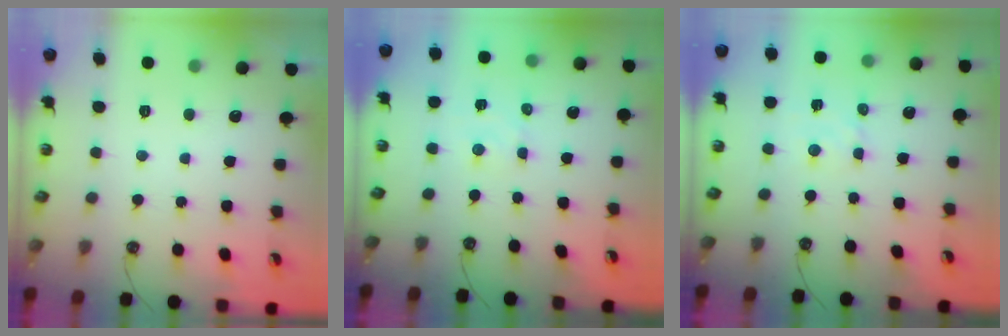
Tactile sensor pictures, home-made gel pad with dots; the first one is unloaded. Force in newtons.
{"total": 1.7, "press": 1.6, "slide": 0.3}
{"total": 2.0, "press": 2.0, "slide": 0.3}